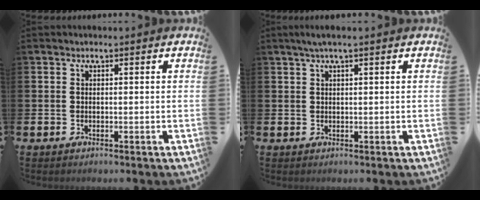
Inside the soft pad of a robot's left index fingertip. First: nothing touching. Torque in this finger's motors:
{"motor_torque": [0.27, -0.15, 0.25, 0.06]}